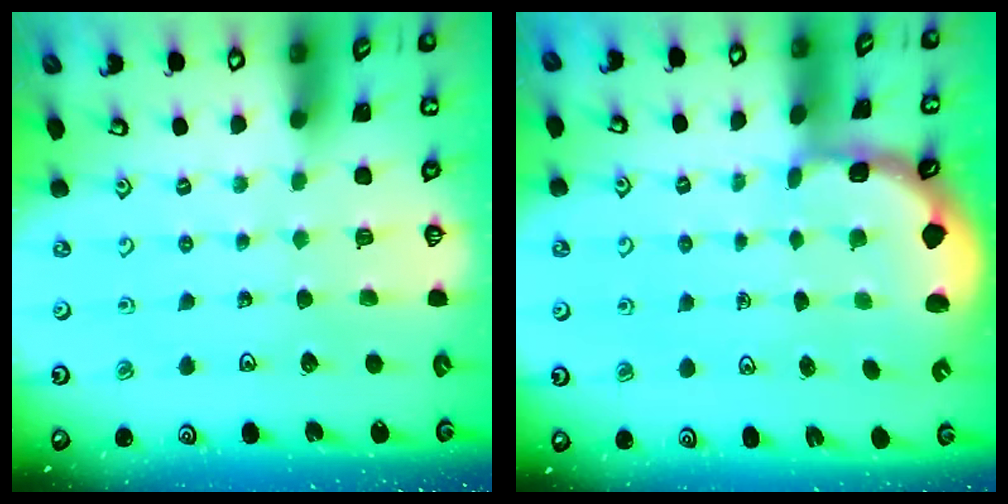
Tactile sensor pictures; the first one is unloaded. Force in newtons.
{"total": 1.7, "press": 1.6, "slide": 0.4}